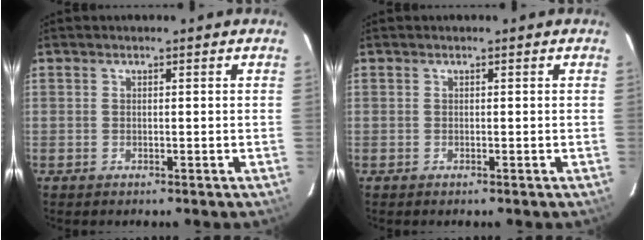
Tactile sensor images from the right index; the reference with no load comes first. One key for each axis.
{"total": 0.0}